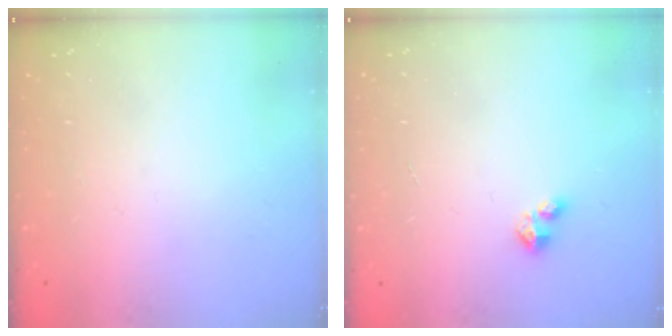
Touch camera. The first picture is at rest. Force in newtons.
{"total": 2.1, "press": 2.1, "slide": 0.2}